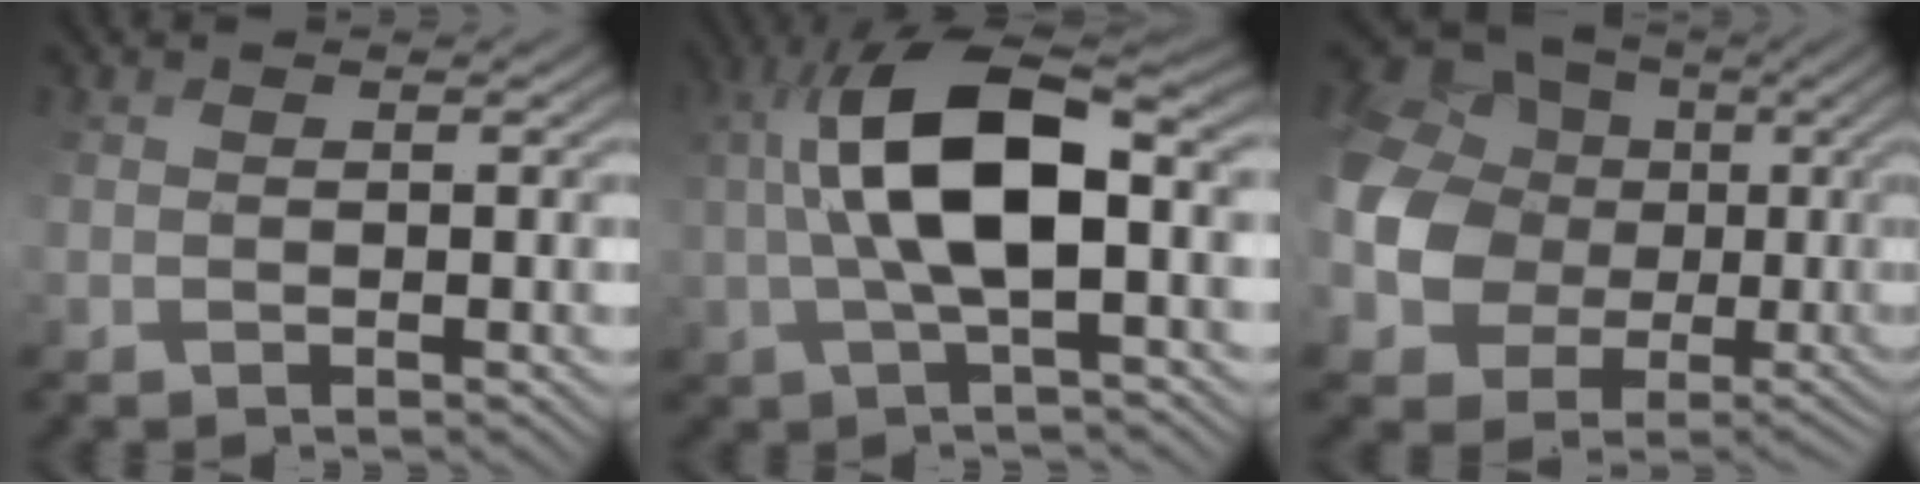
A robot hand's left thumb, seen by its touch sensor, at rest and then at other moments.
{"total": 10.0, "force": [1.9, 3.2, 9.3], "torque": [-0.167, 0.026, 0.034]}
{"total": 14.7, "force": [1.3, 13.5, 5.8], "torque": [-0.217, -0.006, 0.012]}